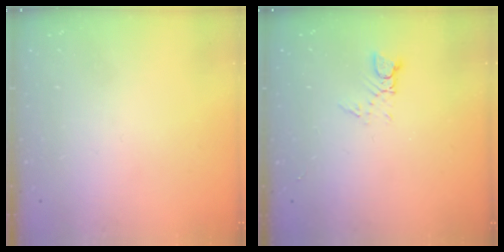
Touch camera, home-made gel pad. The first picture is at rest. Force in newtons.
{"total": 3.1, "press": 3.1, "slide": 0.2}